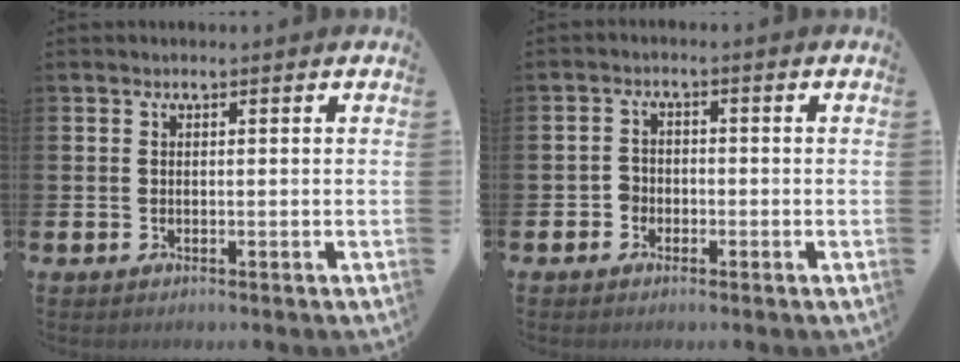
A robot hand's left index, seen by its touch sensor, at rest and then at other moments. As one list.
[{"total": 2.2, "force": [-1.3, 1.7, 0.2], "torque": [-0.012, 0.008, -0.030]}]